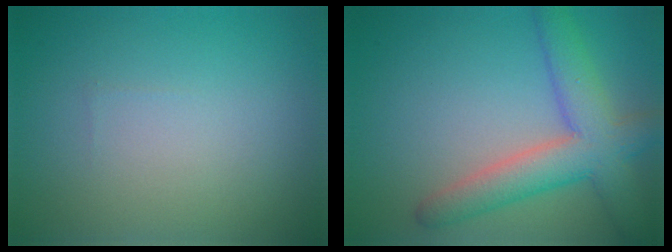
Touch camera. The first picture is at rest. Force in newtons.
{"total": 6.3, "press": 6.3, "slide": 0.3}